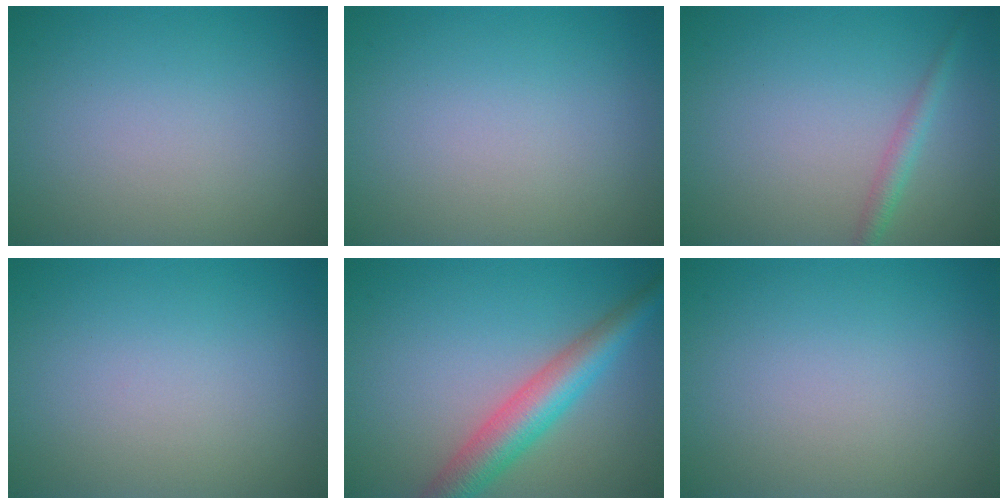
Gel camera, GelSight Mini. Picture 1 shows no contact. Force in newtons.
{"total": 0.0}
{"total": 1.6, "press": 1.6, "slide": 0.1}
{"total": 0.0}
{"total": 5.4, "press": 5.4, "slide": 0.2}
{"total": 0.0}